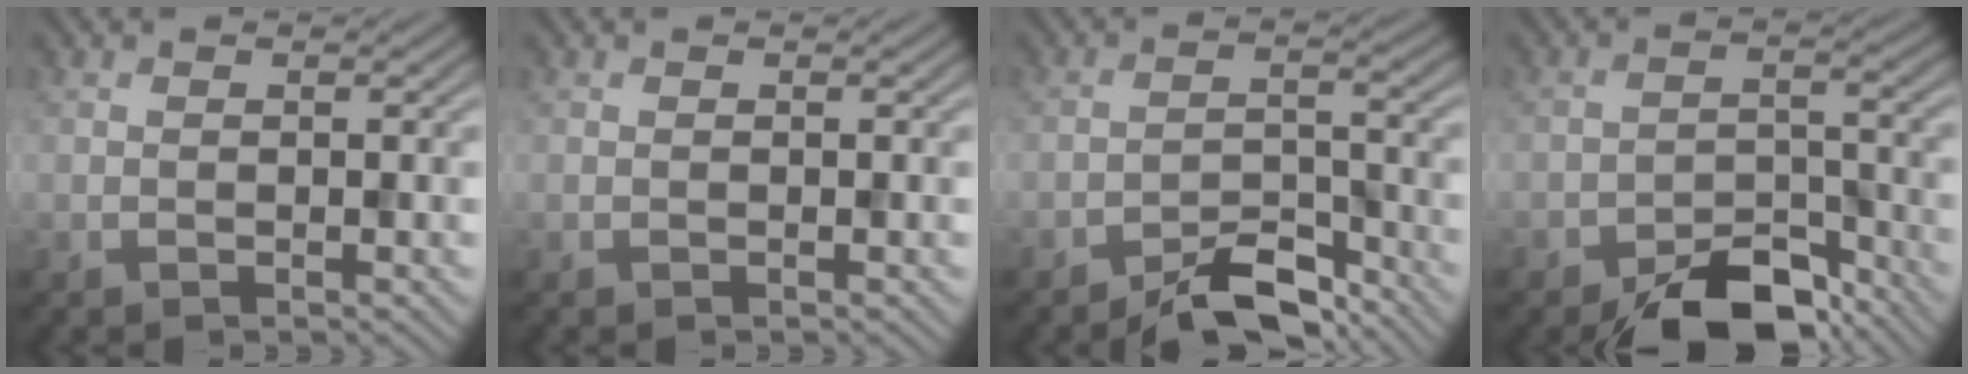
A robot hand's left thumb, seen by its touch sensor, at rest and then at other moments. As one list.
[{"total": 0.0}, {"total": 6.1, "force": [-5.0, 1.9, 3.0], "torque": [-0.042, 0.004, -0.091]}, {"total": 8.4, "force": [-6.4, 3.6, 4.1], "torque": [-0.053, -0.005, -0.112]}]